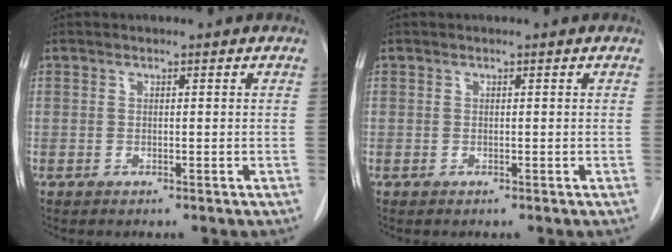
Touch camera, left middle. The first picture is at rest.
{"total": 0.0}